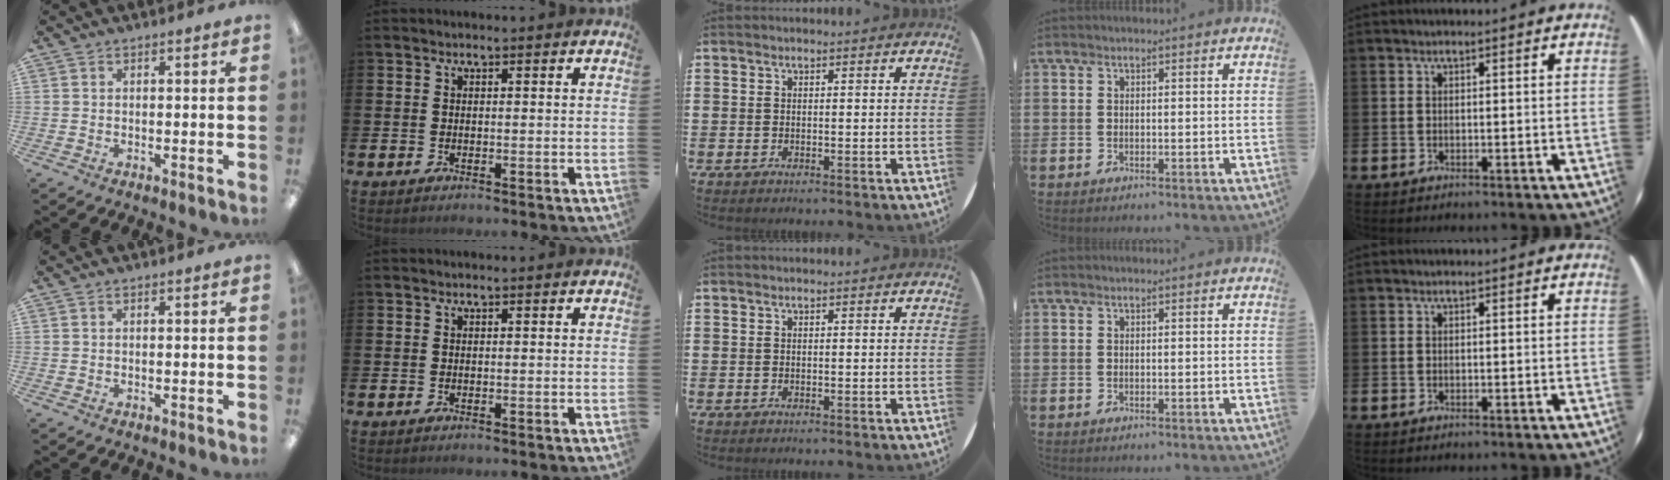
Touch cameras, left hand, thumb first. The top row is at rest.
{}